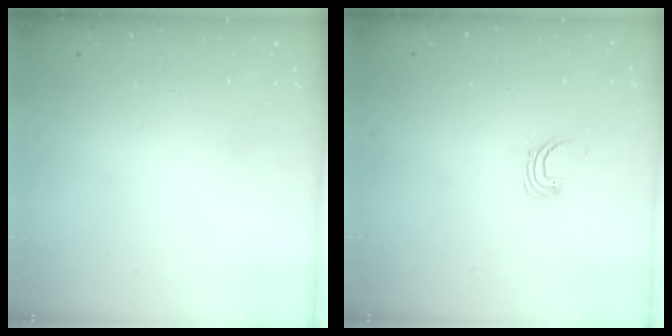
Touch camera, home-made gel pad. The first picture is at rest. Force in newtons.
{"total": 2.5, "press": 2.5, "slide": 0.1}